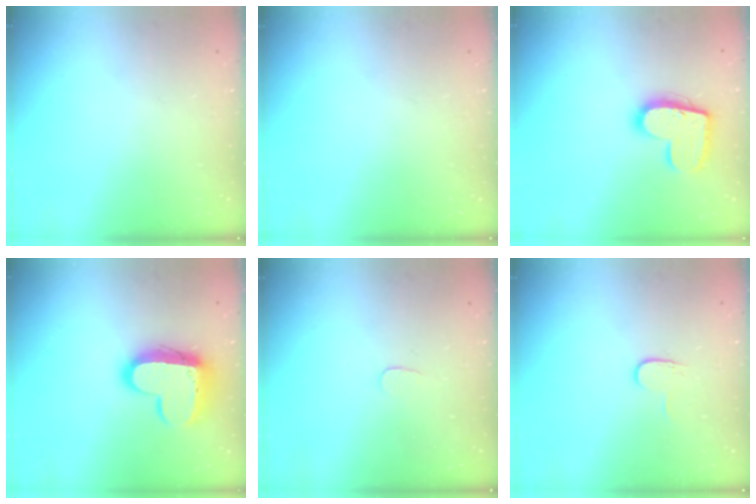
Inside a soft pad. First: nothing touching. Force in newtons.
{"total": 0.0}
{"total": 15.7, "press": 15.6, "slide": 0.9}
{"total": 14.4, "press": 14.4, "slide": 1.1}
{"total": 2.6, "press": 2.6, "slide": 0.2}
{"total": 3.9, "press": 3.8, "slide": 0.5}